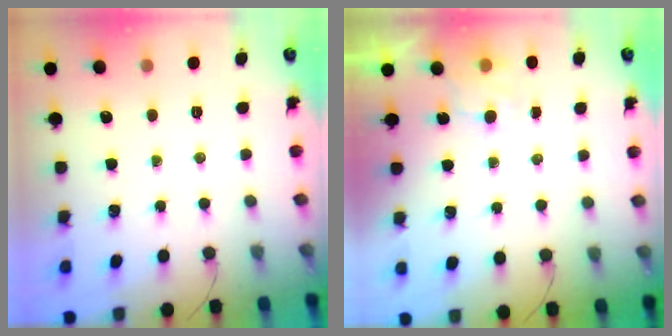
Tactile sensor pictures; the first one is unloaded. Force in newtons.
{"total": 5.5, "press": 5.4, "slide": 1.2}